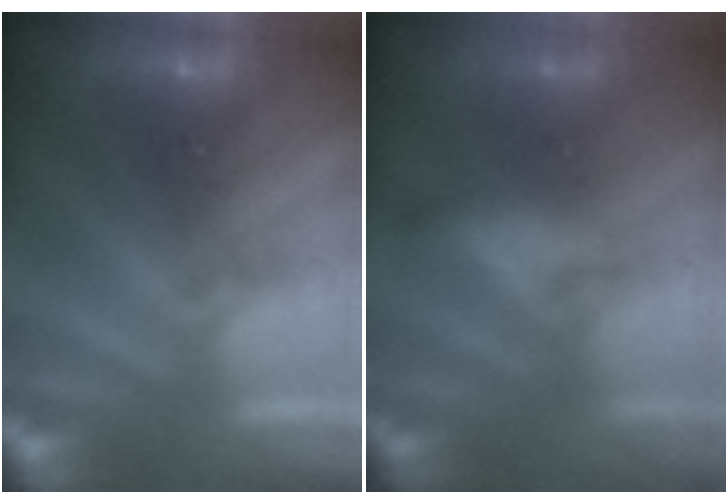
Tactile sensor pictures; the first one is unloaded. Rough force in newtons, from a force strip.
{"total": 2.4}